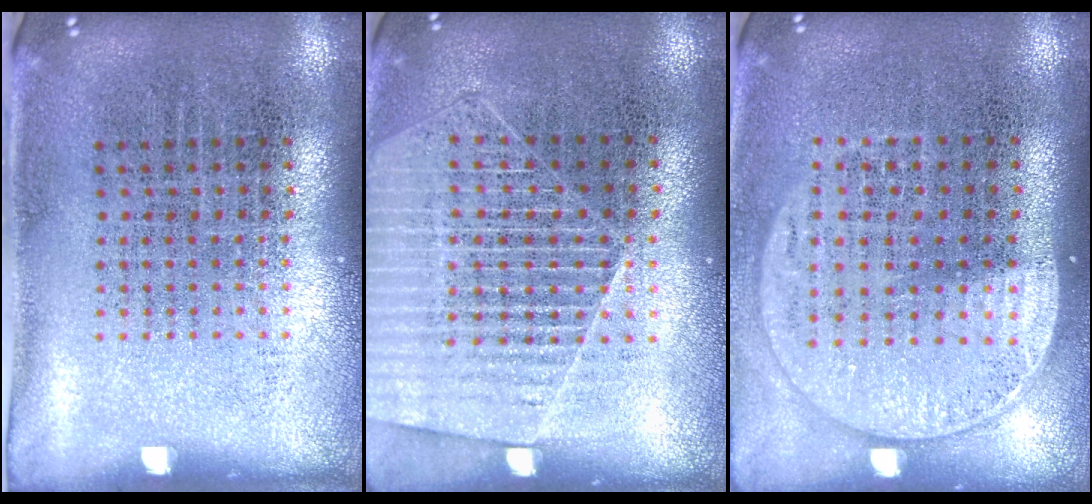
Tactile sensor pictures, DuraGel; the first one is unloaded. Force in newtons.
{"total": 1.4, "press": 1.3, "slide": 0.5}
{"total": 1.6, "press": 1.4, "slide": 0.7}